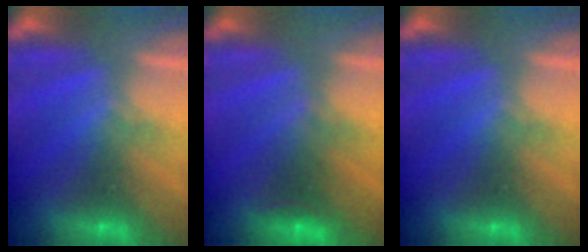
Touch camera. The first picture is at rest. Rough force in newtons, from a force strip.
{"total": 2.4}
{"total": 0.0}